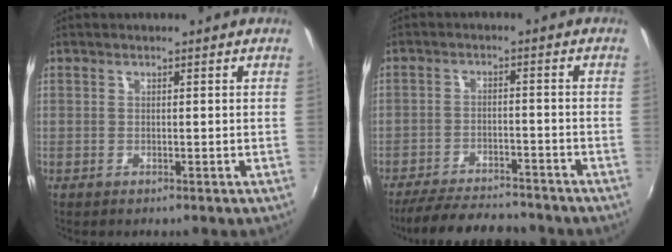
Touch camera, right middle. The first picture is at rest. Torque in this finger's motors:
{"motor_torque": [1.09, -1.05, 0.38, 0.11]}